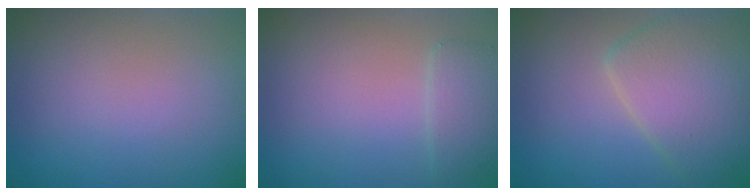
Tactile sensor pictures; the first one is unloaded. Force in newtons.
{"total": 2.0, "press": 2.0, "slide": 0.1}
{"total": 5.8, "press": 5.8, "slide": 0.4}